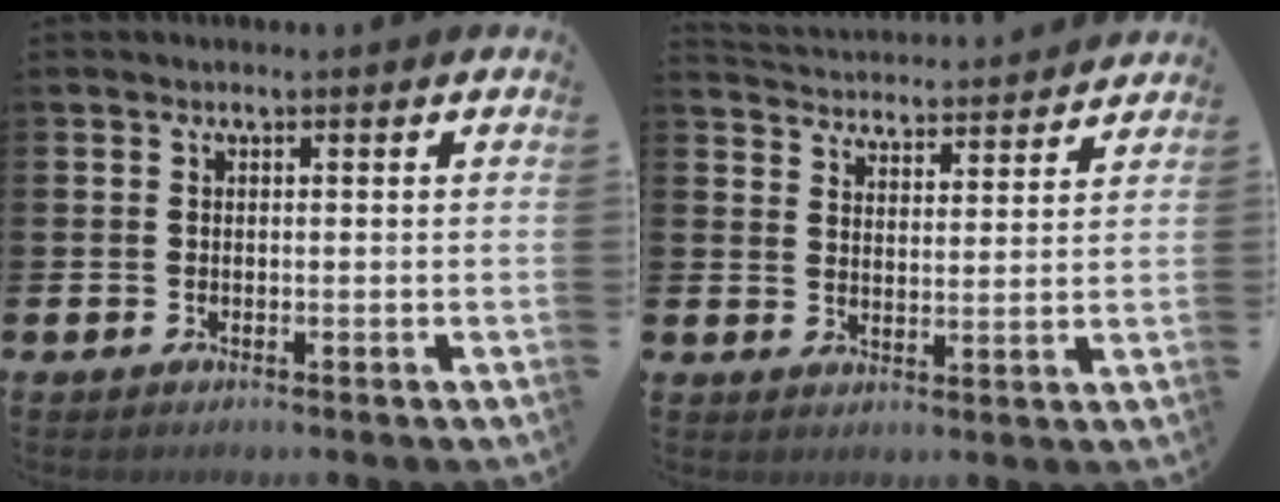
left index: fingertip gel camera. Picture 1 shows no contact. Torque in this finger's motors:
{"motor_torque": [-0.65, -1.12, 0.18, 0.01]}